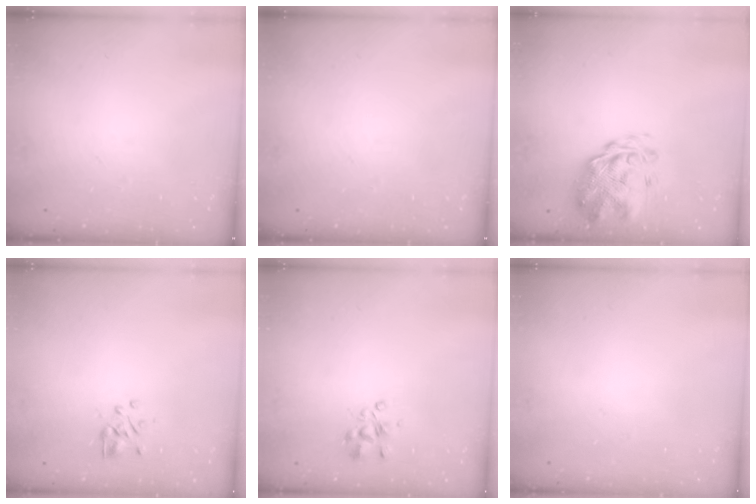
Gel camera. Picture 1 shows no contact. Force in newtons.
{"total": 0.0}
{"total": 3.2, "press": 2.8, "slide": 1.5}
{"total": 2.3, "press": 2.1, "slide": 0.9}
{"total": 3.9, "press": 3.7, "slide": 1.4}
{"total": 1.9, "press": 1.9, "slide": 0.2}